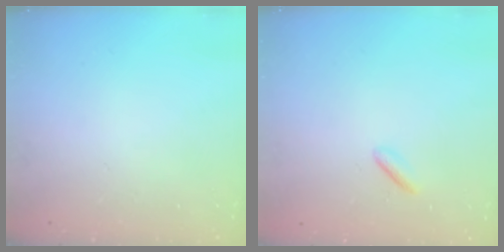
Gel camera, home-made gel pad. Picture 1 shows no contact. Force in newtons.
{"total": 1.2, "press": 1.1, "slide": 0.5}